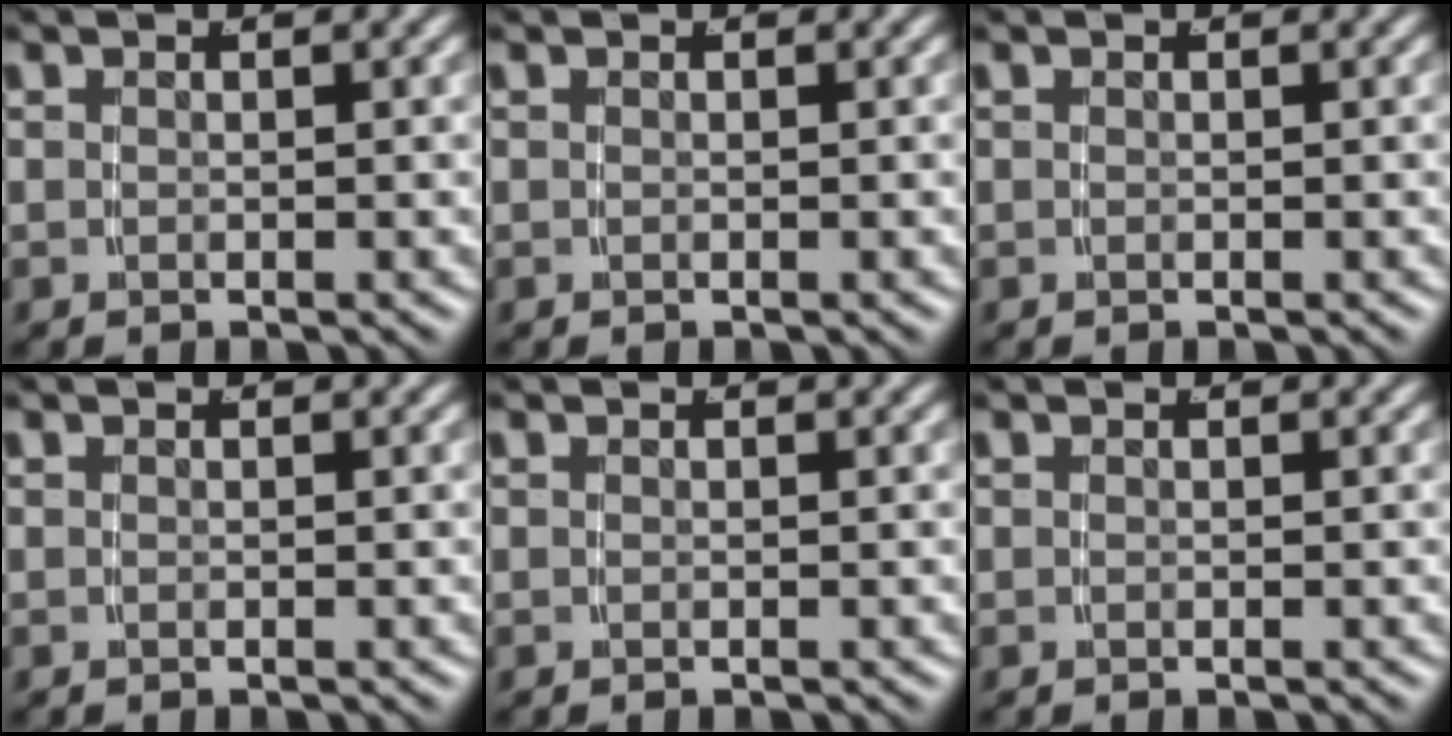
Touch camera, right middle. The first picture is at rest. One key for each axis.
{"total": 0.0}
{"total": 0.0}
{"total": 0.0}
{"total": 0.0}
{"total": 0.0}